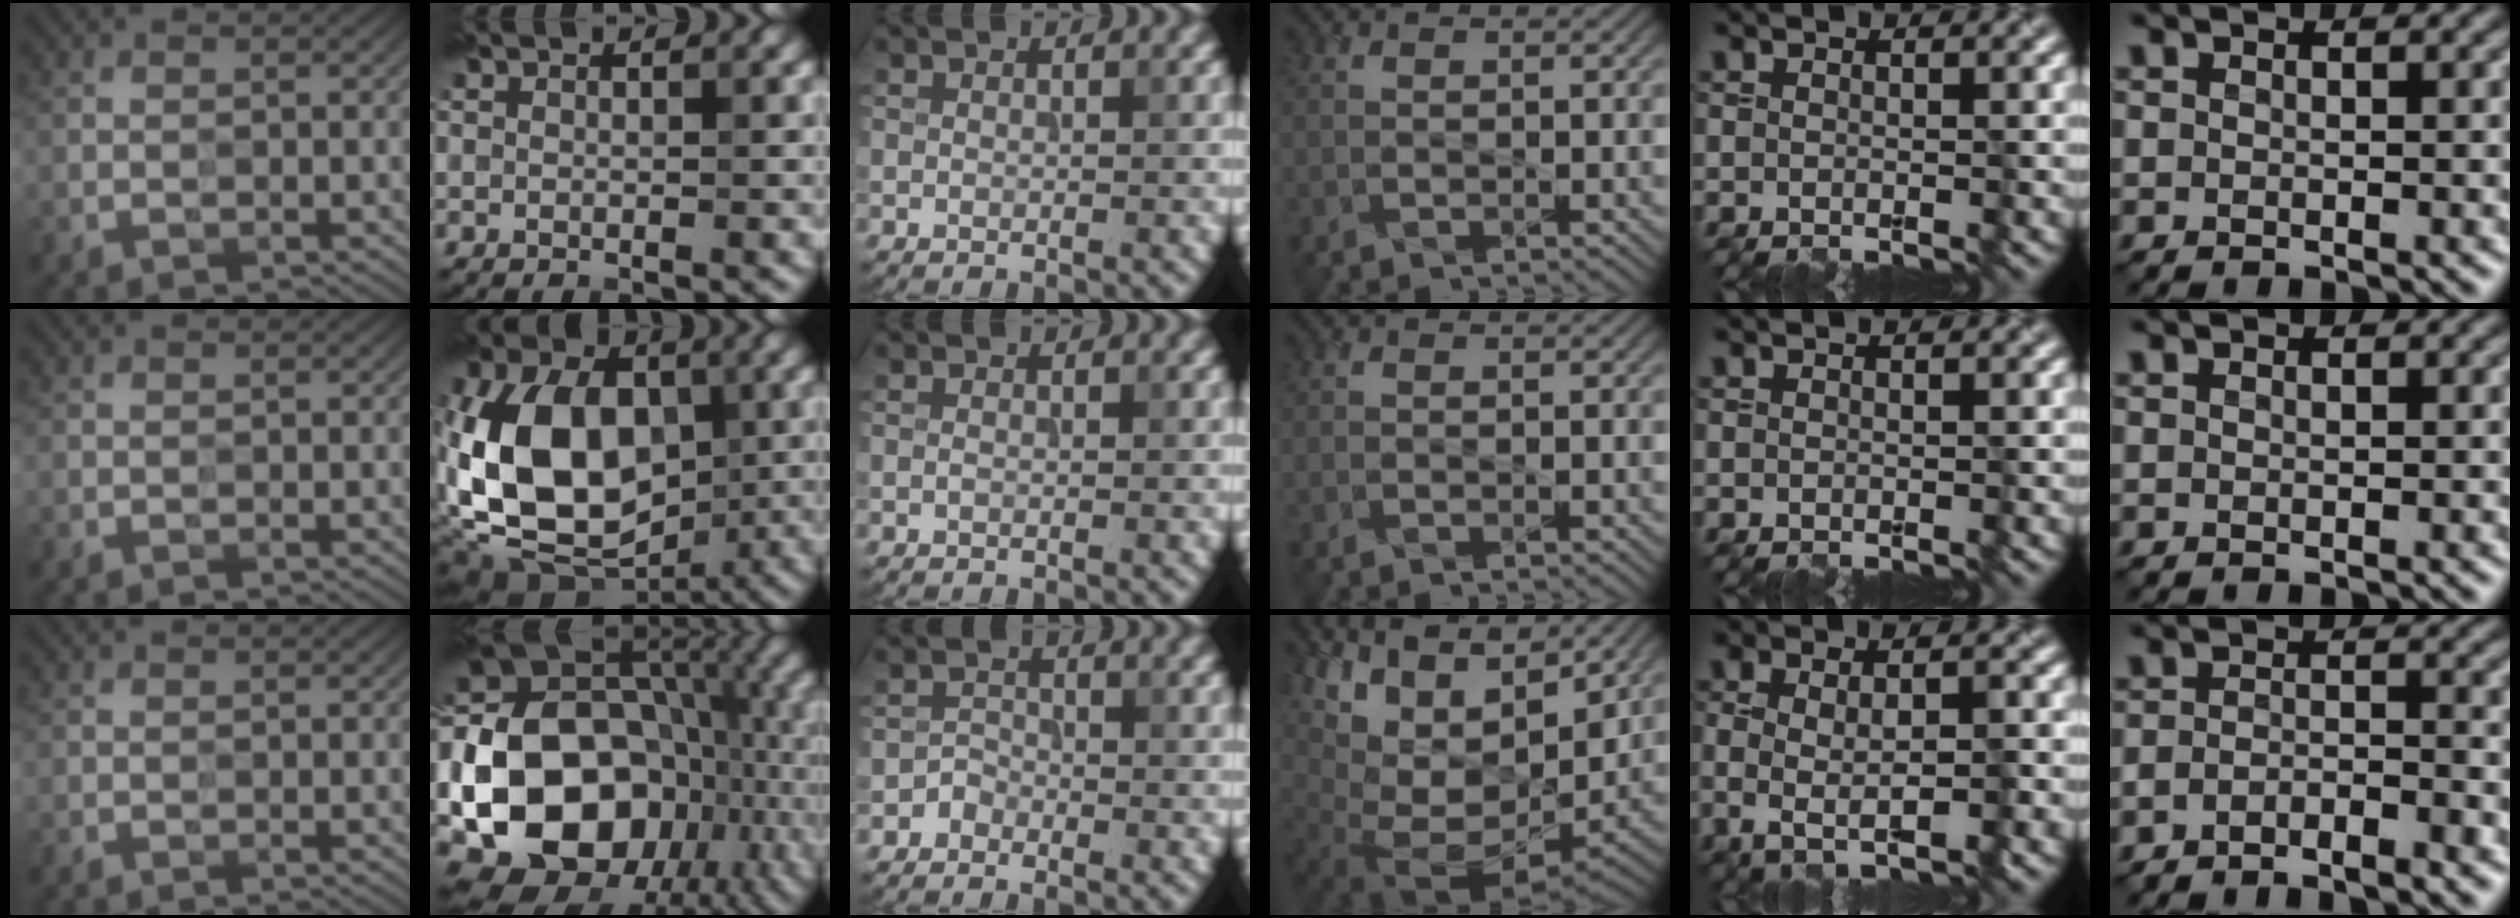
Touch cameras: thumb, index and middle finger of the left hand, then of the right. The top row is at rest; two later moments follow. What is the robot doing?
{"motion": "wipe", "object": "paper plate"}